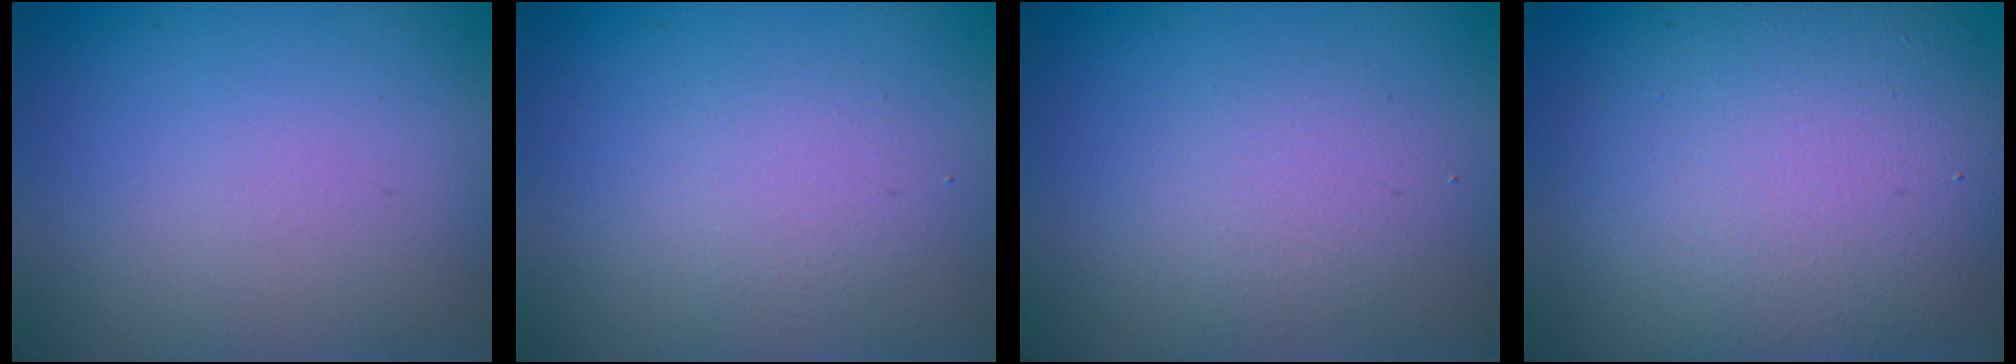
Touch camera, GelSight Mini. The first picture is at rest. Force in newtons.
{"total": 1.6, "press": 1.6, "slide": 0.2}
{"total": 2.0, "press": 2.0, "slide": 0.1}
{"total": 10.2, "press": 10.1, "slide": 1.0}